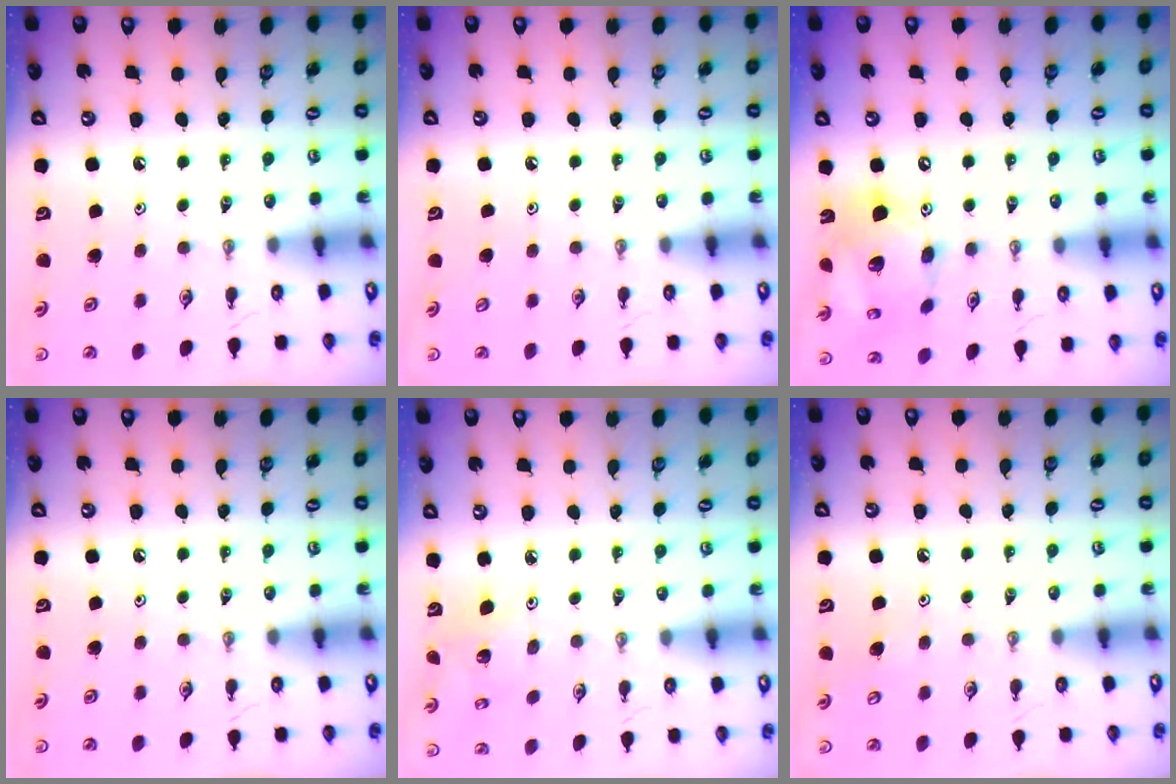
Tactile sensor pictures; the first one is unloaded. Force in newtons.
{"total": 1.1, "press": 0.0, "slide": 1.1}
{"total": 17.9, "press": 17.6, "slide": 3.4}
{"total": 0.0}
{"total": 2.8, "press": 2.8, "slide": 0.2}
{"total": 3.1, "press": 3.0, "slide": 0.2}